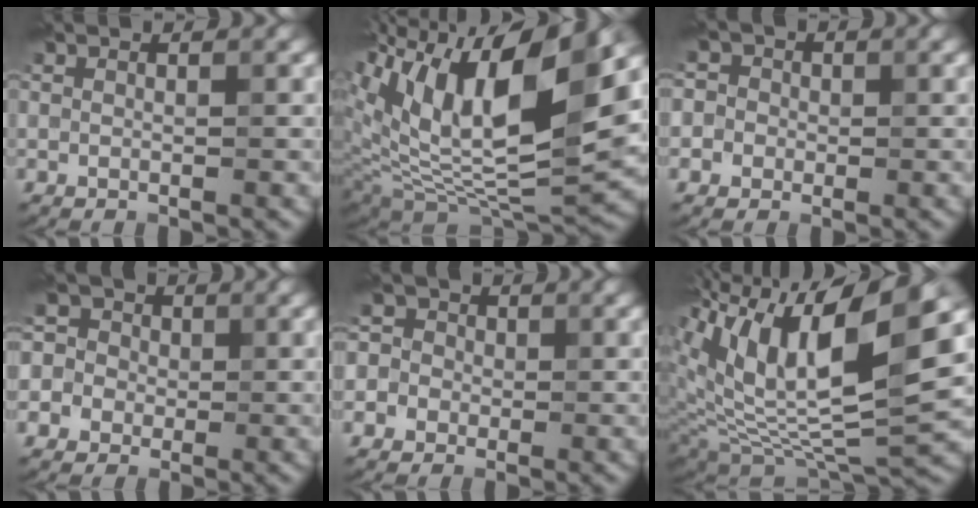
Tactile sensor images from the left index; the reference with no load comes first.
{"total": 15.1, "force": [6.5, 6.2, 12.2], "torque": [-0.230, 0.020, 0.115]}
{"total": 3.9, "force": [0.7, 3.6, 1.3], "torque": [0.008, 0.029, -0.018]}
{"total": 6.3, "force": [0.4, 5.9, 2.2], "torque": [-0.031, 0.041, -0.030]}
{"total": 4.9, "force": [0.2, 4.6, 1.6], "torque": [-0.006, 0.031, -0.033]}
{"total": 15.3, "force": [5.7, 6.3, 12.8], "torque": [-0.245, 0.018, 0.100]}